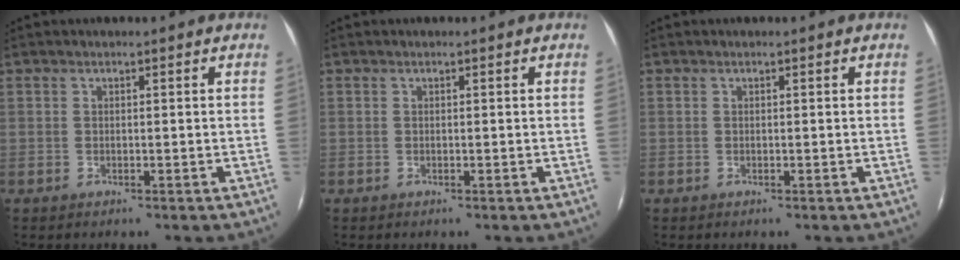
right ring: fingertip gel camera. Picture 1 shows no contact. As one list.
[{"total": 0.0}, {"total": 0.0}]